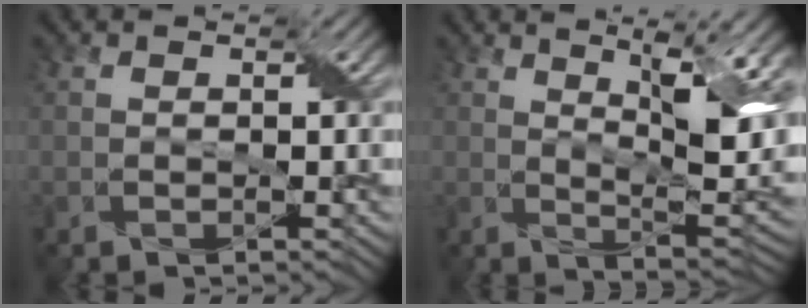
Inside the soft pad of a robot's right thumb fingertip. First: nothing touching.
{"total": 12.0, "force": [4.5, 3.7, 10.5], "torque": [-0.175, 0.010, 0.067]}